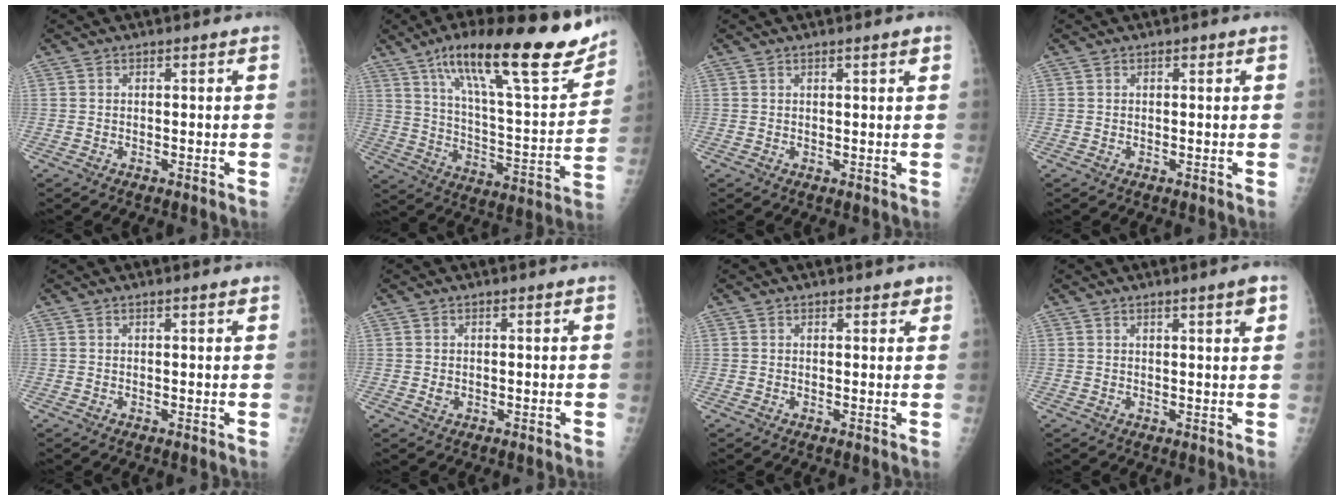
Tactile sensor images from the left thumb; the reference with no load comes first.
{"total": 27.7, "force": [17.5, 6.7, 20.3], "torque": [-0.284, -0.048, 0.280]}
{"total": 1.6, "force": [1.0, 0.2, 1.3], "torque": [-0.018, -0.004, 0.014]}
{"total": 0.8, "force": [0.4, 0.4, 0.5], "torque": [-0.002, 0.000, 0.004]}
{"total": 1.2, "force": [0.8, 0.2, 0.9], "torque": [-0.011, -0.002, 0.011]}
{"total": 0.9, "force": [0.2, 0.8, 0.5], "torque": [-0.003, -0.001, 0.005]}
{"total": 1.9, "force": [1.4, 0.9, 0.7], "torque": [0.009, -0.007, 0.013]}
{"total": 3.2, "force": [1.9, 0.4, 2.5], "torque": [-0.031, -0.010, 0.026]}